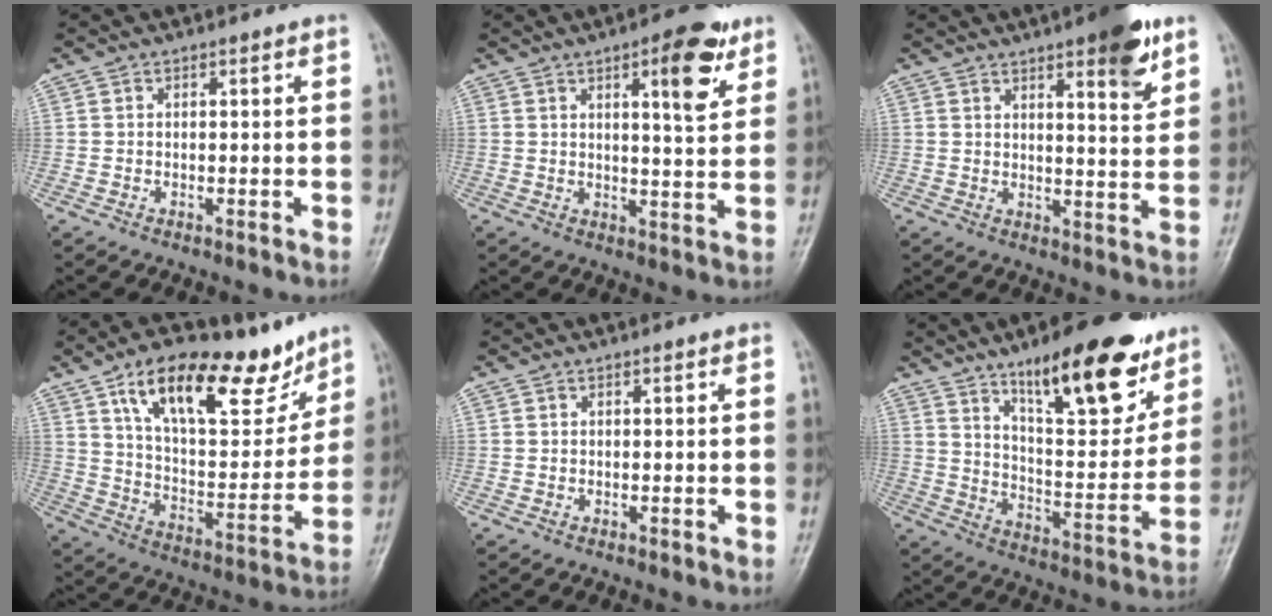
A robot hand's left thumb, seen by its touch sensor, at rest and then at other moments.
{"total": 9.2, "force": [4.7, 2.8, 7.4], "torque": [-0.086, -0.023, 0.060]}
{"total": 10.0, "force": [5.8, 2.4, 7.7], "torque": [-0.090, -0.030, 0.076]}
{"total": 23.2, "force": [14.6, 9.9, 15.1], "torque": [-0.189, -0.048, 0.243]}
{"total": 0.0}
{"total": 21.2, "force": [13.6, 6.9, 14.8], "torque": [-0.173, -0.071, 0.216]}